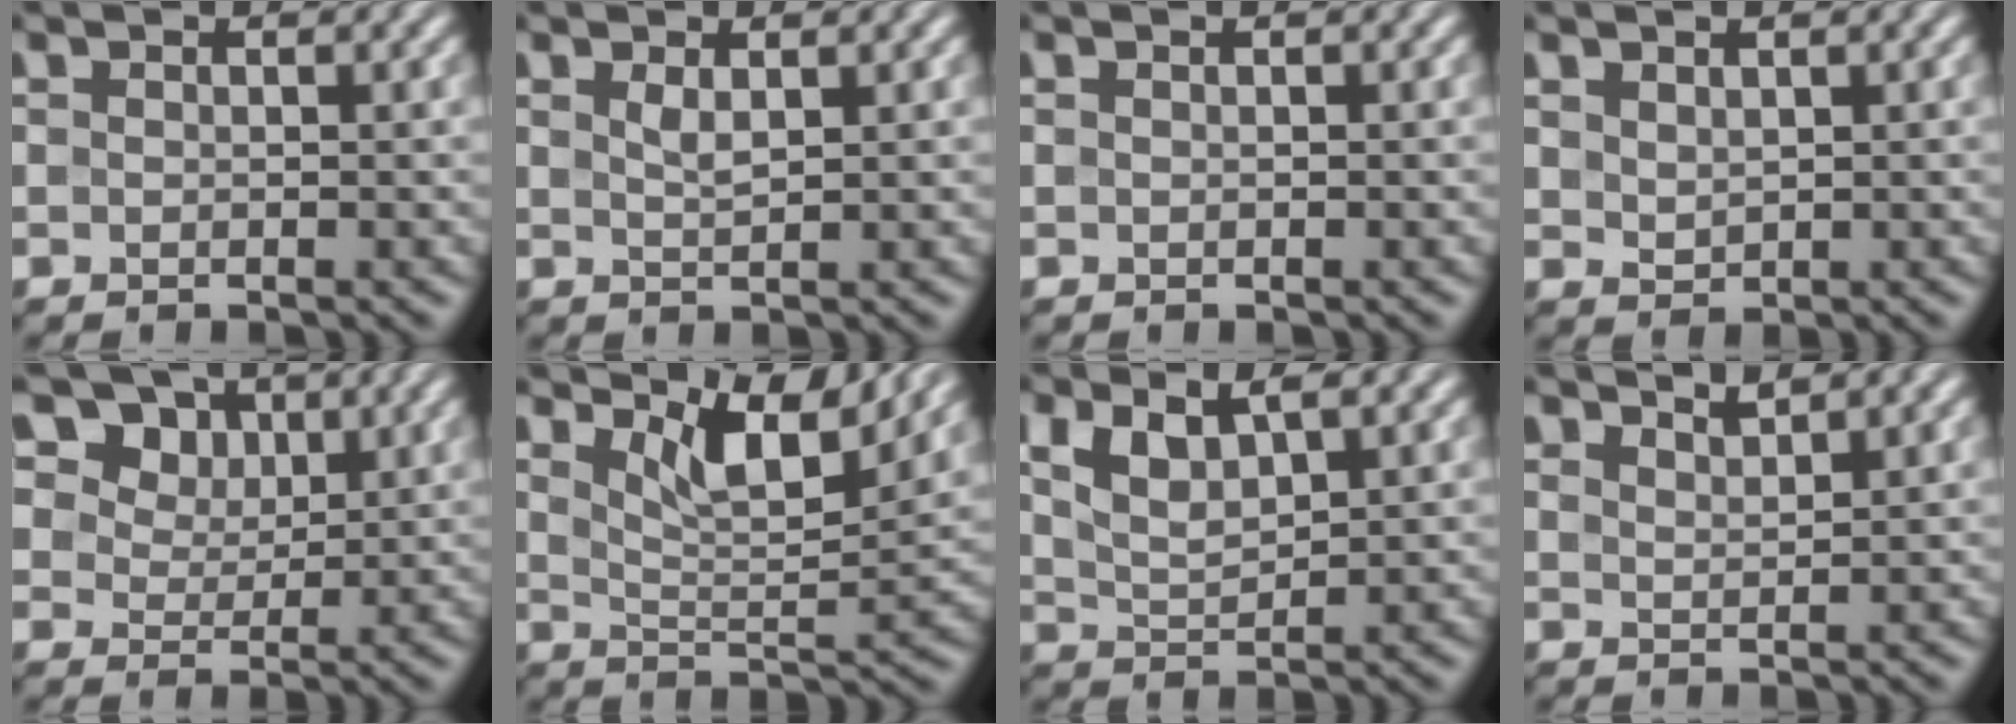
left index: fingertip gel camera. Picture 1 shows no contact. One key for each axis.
{"total": 1.0, "fx": 0.6, "fy": 0.2, "fz": 0.8, "tx": -0.023, "ty": 0.000, "tz": 0.014}
{"total": 0.0}
{"total": 1.3, "fx": 0.9, "fy": 0.7, "fz": 0.5, "tx": -0.013, "ty": -0.001, "tz": 0.022}
{"total": 12.6, "fx": 7.6, "fy": 8.2, "fz": 5.7, "tx": -0.136, "ty": 0.022, "tz": 0.125}
{"total": 5.1, "fx": 3.8, "fy": 1.3, "fz": 3.2, "tx": -0.067, "ty": -0.007, "tz": 0.061}
{"total": 4.0, "fx": 1.9, "fy": 1.8, "fz": 3.0, "tx": -0.074, "ty": 0.003, "tz": 0.039}
{"total": 1.8, "fx": 1.8, "fy": 0.1, "fz": 0.5, "tx": -0.011, "ty": 0.003, "tz": 0.033}